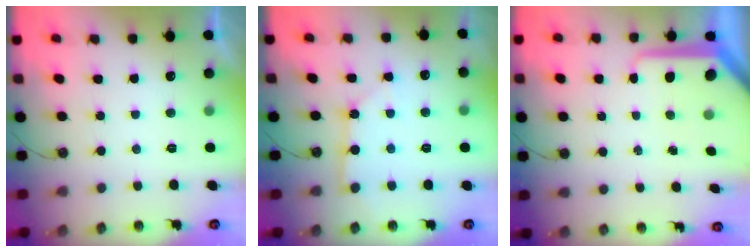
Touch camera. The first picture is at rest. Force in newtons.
{"total": 2.2, "press": 2.2, "slide": 0.3}
{"total": 8.6, "press": 8.5, "slide": 0.9}